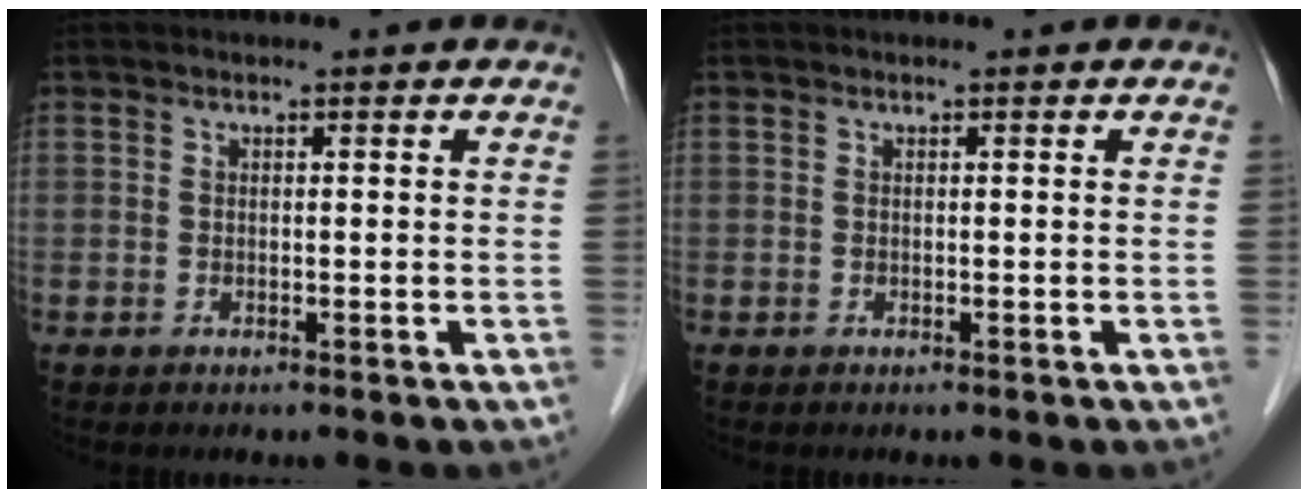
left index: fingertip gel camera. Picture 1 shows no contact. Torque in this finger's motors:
{"motor_torque": [0.00, 0.00, 0.00, 0.00]}